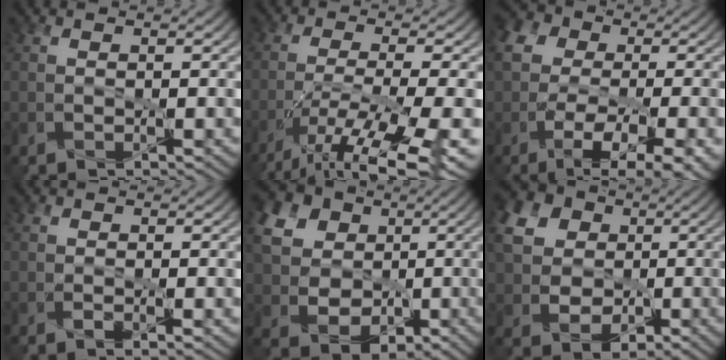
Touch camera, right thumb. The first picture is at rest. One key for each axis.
{"total": 12.7, "fx": -8.3, "fy": 2.5, "fz": 9.2, "tx": -0.181, "ty": -0.013, "tz": -0.132}
{"total": 14.0, "fx": -3.1, "fy": 8.4, "fz": 10.7, "tx": -0.188, "ty": -0.002, "tz": -0.046}
{"total": 1.1, "fx": -0.2, "fy": 0.5, "fz": 0.9, "tx": -0.018, "ty": 0.001, "tz": -0.010}
{"total": 15.6, "fx": 3.0, "fy": 13.3, "fz": 7.4, "tx": -0.244, "ty": 0.015, "tz": 0.060}
{"total": 13.3, "fx": 2.5, "fy": 11.4, "fz": 6.4, "tx": -0.211, "ty": 0.012, "tz": 0.049}